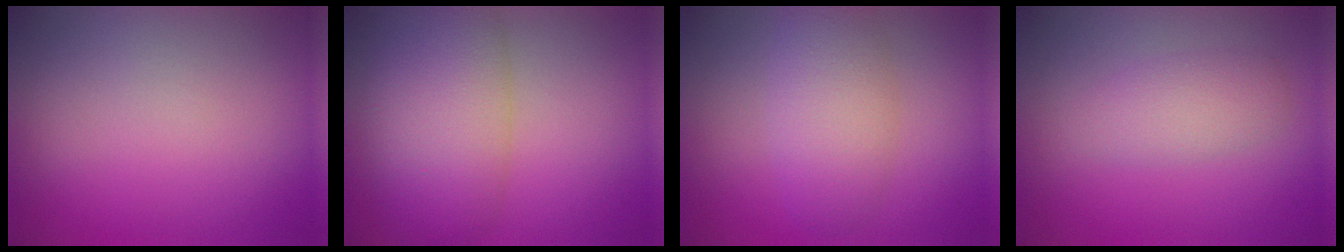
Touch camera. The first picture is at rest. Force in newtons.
{"total": 8.1, "press": 8.1, "slide": 0.2}
{"total": 4.4, "press": 4.4, "slide": 0.2}
{"total": 2.5, "press": 2.5, "slide": 0.0}